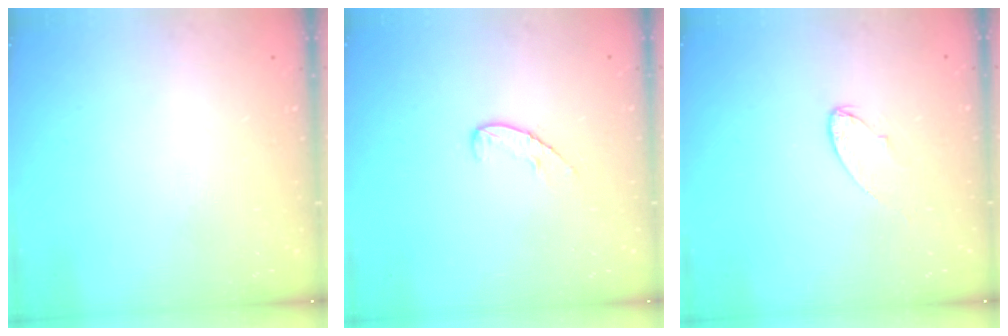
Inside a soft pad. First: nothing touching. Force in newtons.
{"total": 7.2, "press": 7.2, "slide": 0.6}
{"total": 4.4, "press": 4.4, "slide": 0.4}